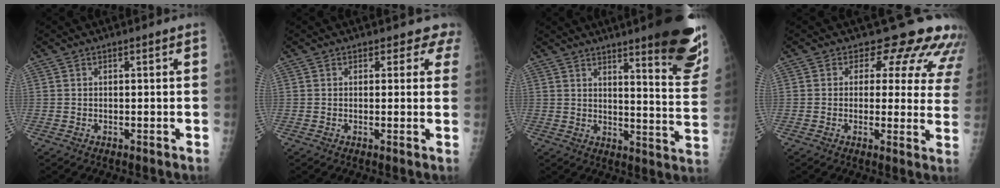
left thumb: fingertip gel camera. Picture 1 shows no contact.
{"total": 3.4, "force": [2.8, 1.9, -0.4], "torque": [0.036, -0.016, 0.006]}
{"total": 19.5, "force": [13.1, 3.3, 14.0], "torque": [-0.151, -0.085, 0.164]}
{"total": 13.8, "force": [11.9, 6.0, 3.5], "torque": [0.015, -0.073, 0.106]}